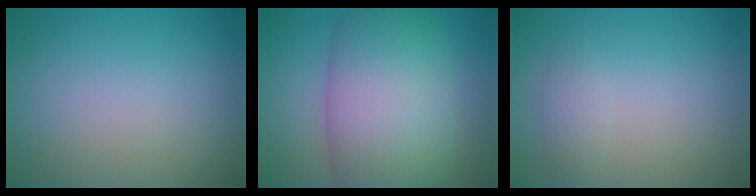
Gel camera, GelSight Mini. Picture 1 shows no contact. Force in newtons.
{"total": 11.6, "press": 11.6, "slide": 0.4}
{"total": 1.2, "press": 1.2, "slide": 0.1}